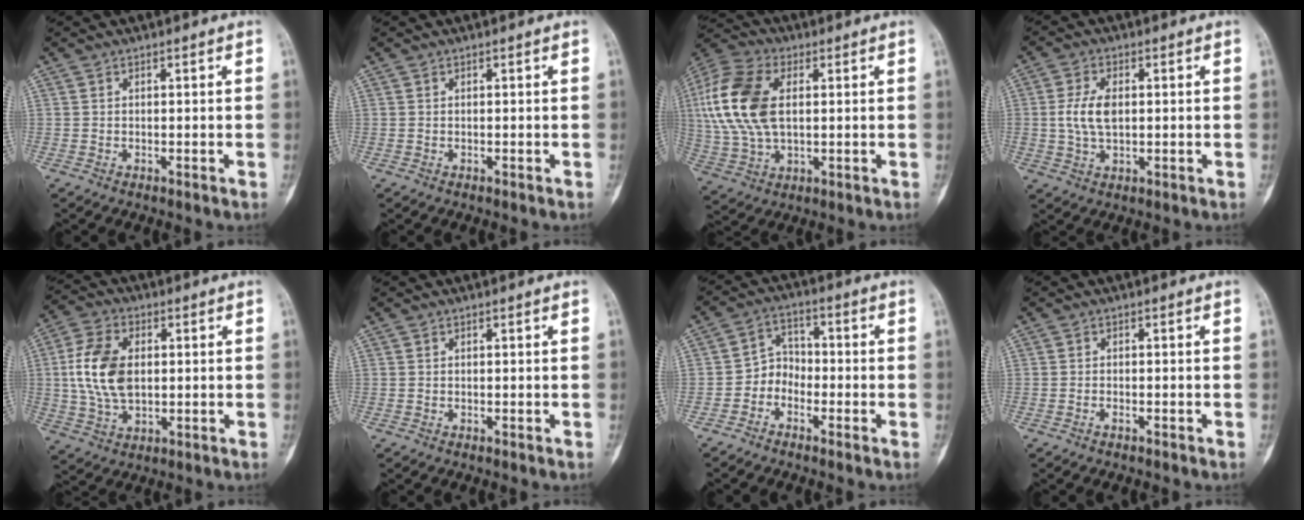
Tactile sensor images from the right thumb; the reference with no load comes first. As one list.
[{"total": 0.0}, {"total": 16.8, "force": [2.8, 9.7, 13.4], "torque": [-0.292, 0.009, 0.050]}, {"total": 6.4, "force": [0.5, 3.6, 5.2], "torque": [-0.109, 0.001, 0.008]}, {"total": 12.0, "force": [0.9, 7.4, 9.3], "torque": [-0.181, 0.004, 0.019]}, {"total": 0.0}, {"total": 4.7, "force": [-2.4, 3.6, 1.7], "torque": [0.001, 0.026, -0.058]}, {"total": 0.7, "force": [-0.5, 0.2, 0.3], "torque": [-0.008, 0.006, -0.008]}]